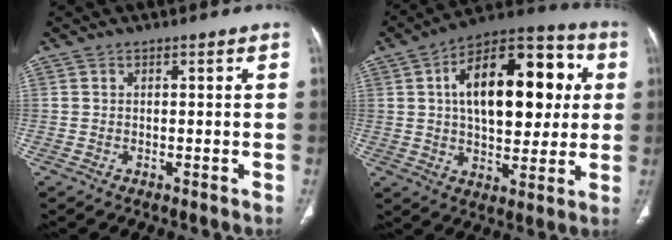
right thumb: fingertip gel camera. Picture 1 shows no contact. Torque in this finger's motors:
{"motor_torque": [-0.72, 1.43, 0.83, 0.62, 0.17]}